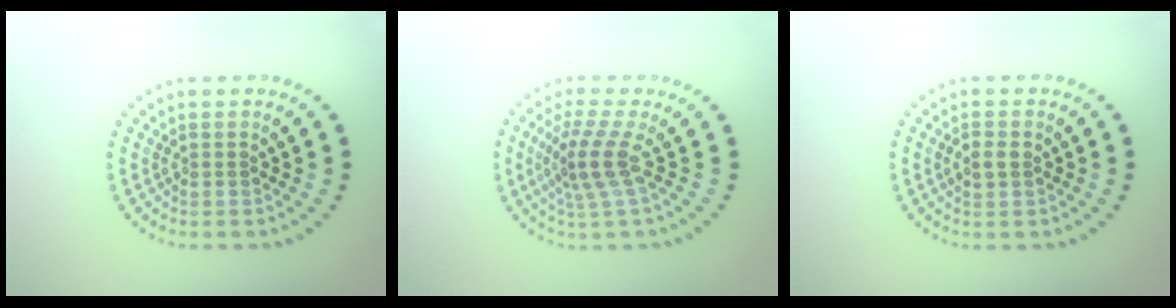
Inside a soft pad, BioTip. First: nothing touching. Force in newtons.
{"total": 3.5, "press": 2.4, "slide": 2.5}
{"total": 1.3, "press": 1.3, "slide": 0.1}